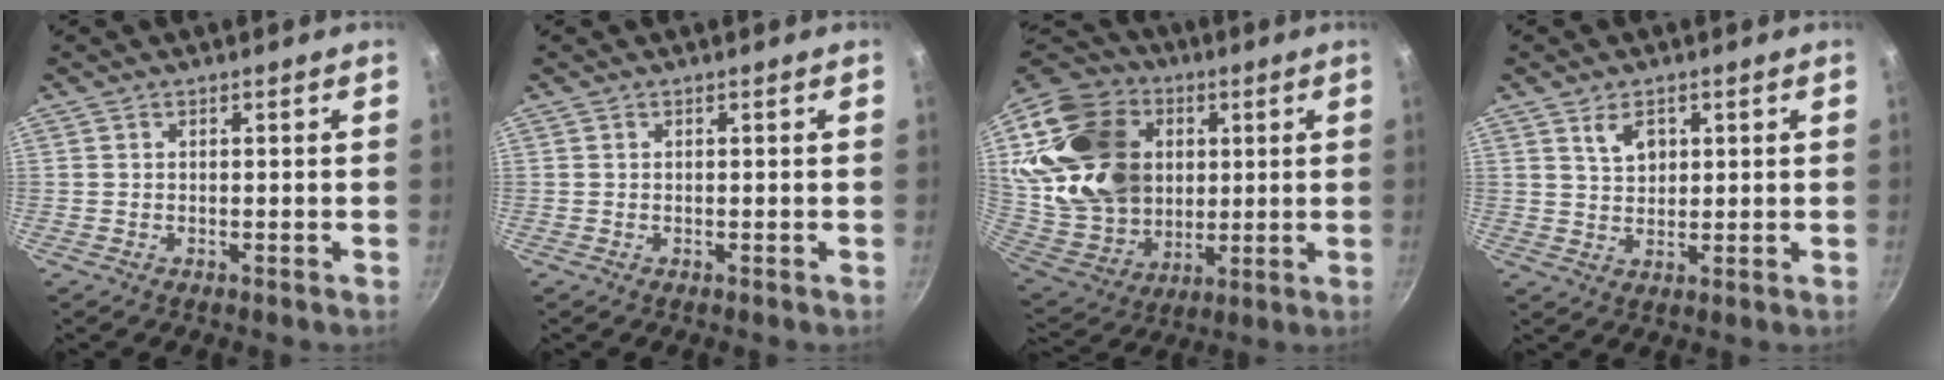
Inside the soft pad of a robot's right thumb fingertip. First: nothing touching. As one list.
[{"total": 0.0}, {"total": 28.3, "force": [6.3, 22.0, 16.7], "torque": [-0.292, -0.003, 0.132]}, {"total": 4.4, "force": [2.1, 2.9, 2.6], "torque": [-0.026, -0.011, 0.040]}]